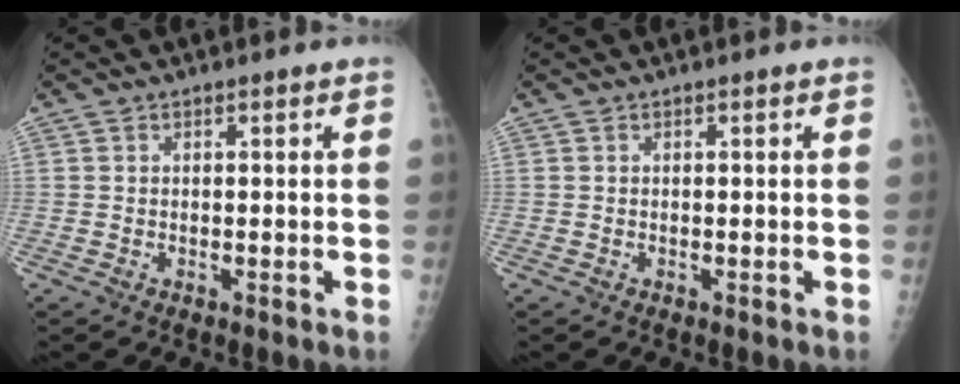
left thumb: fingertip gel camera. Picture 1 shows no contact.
{"total": 0.0}